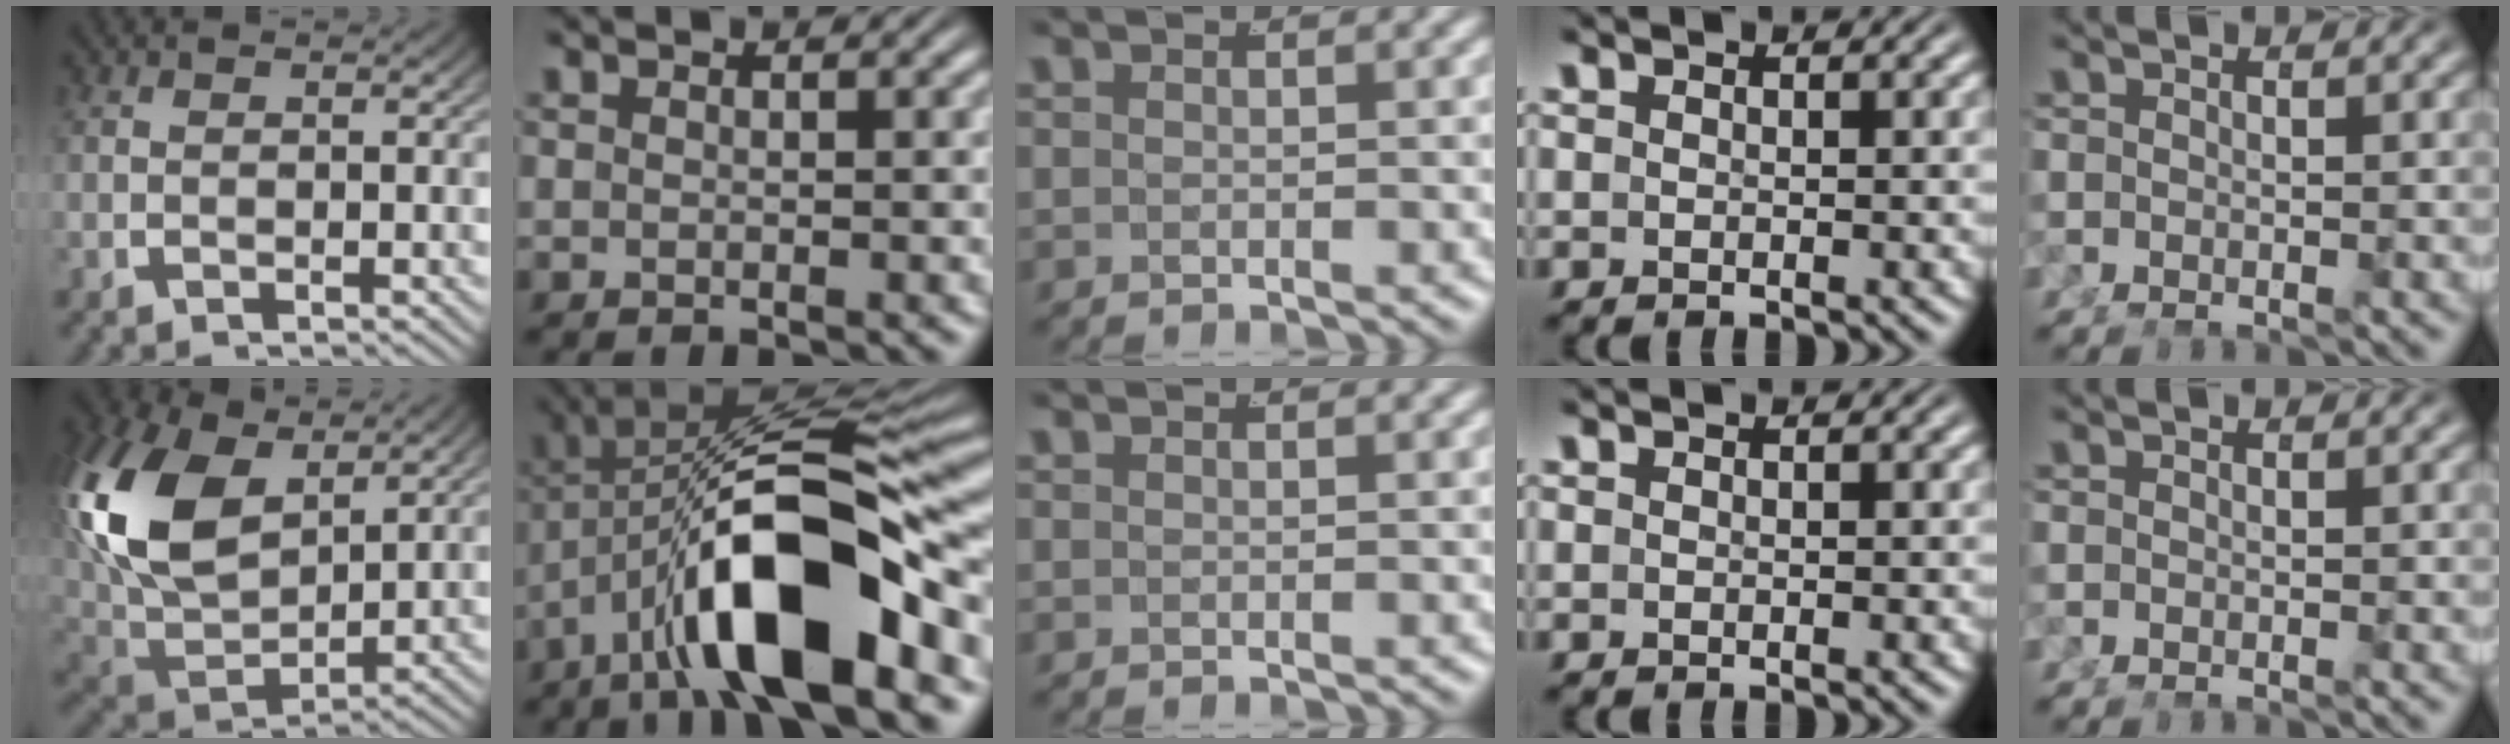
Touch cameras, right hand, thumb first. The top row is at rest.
{"thumb": {"total": 13.4, "force": [2.4, 8.8, 9.7], "torque": [-0.238, -0.037, 0.061]}, "index": {"total": 13.5, "force": [-2.2, 5.6, 12.1], "torque": [-0.201, -0.009, -0.019]}}